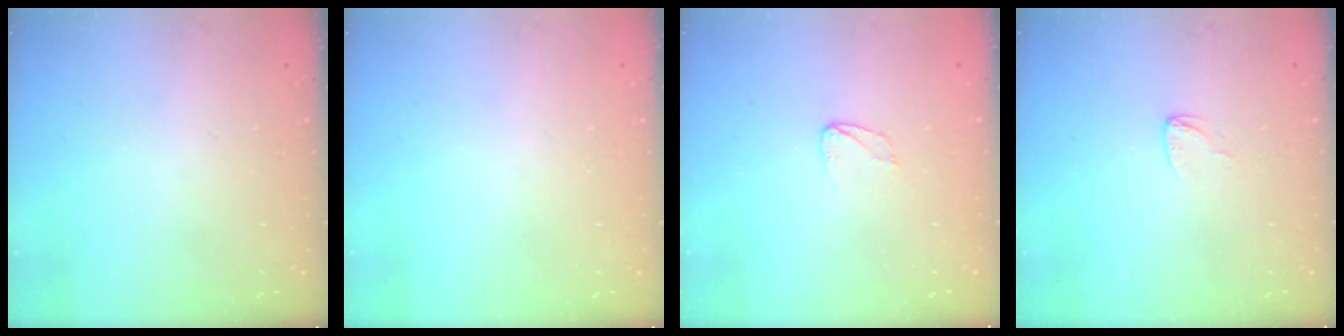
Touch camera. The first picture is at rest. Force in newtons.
{"total": 0.0}
{"total": 4.0, "press": 4.0, "slide": 0.4}
{"total": 2.7, "press": 2.7, "slide": 0.2}